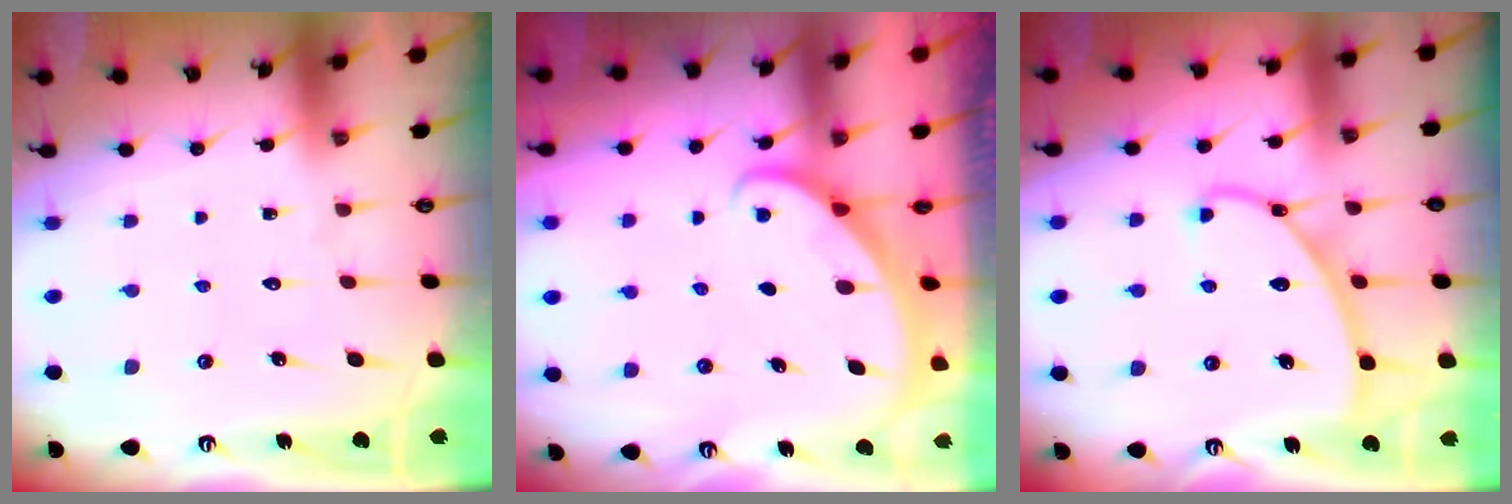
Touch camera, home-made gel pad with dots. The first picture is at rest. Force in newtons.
{"total": 1.6, "press": 1.6, "slide": 0.1}
{"total": 8.3, "press": 8.3, "slide": 0.2}